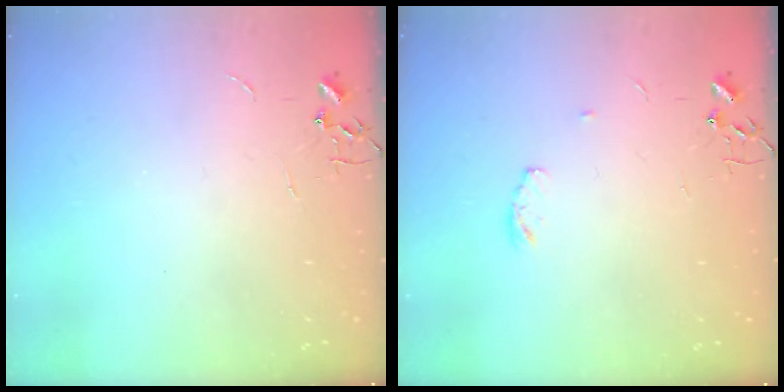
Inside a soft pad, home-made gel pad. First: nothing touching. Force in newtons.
{"total": 4.0, "press": 3.9, "slide": 0.6}